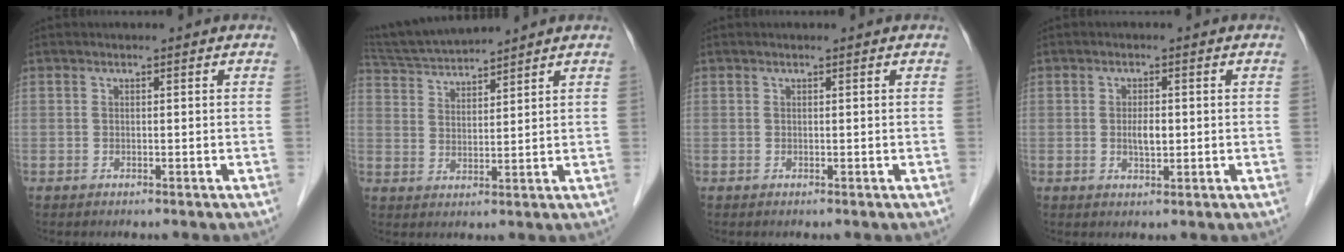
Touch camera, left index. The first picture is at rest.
{"total": 8.4, "force": [8.0, -0.3, 2.5], "torque": [-0.054, 0.021, 0.151]}
{"total": 0.0}
{"total": 2.4, "force": [-0.4, 0.9, 2.2], "torque": [-0.042, -0.005, -0.006]}